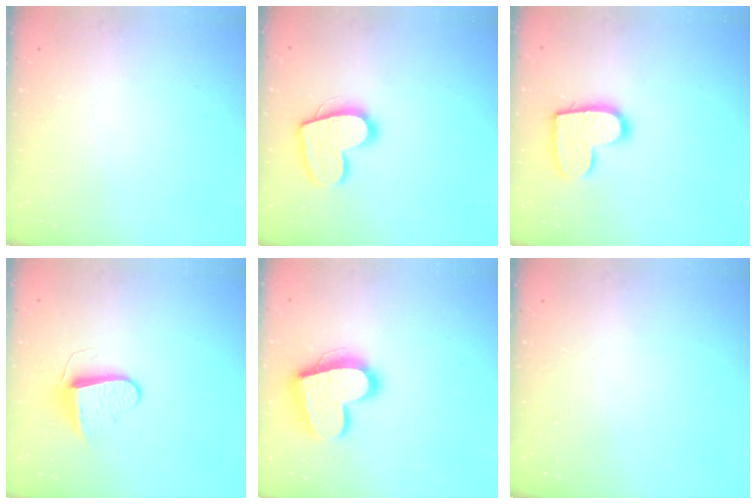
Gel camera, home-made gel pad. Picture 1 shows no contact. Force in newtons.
{"total": 14.3, "press": 14.3, "slide": 1.1}
{"total": 12.7, "press": 12.7, "slide": 0.7}
{"total": 8.5, "press": 8.5, "slide": 0.6}
{"total": 19.3, "press": 19.2, "slide": 1.5}
{"total": 0.0}